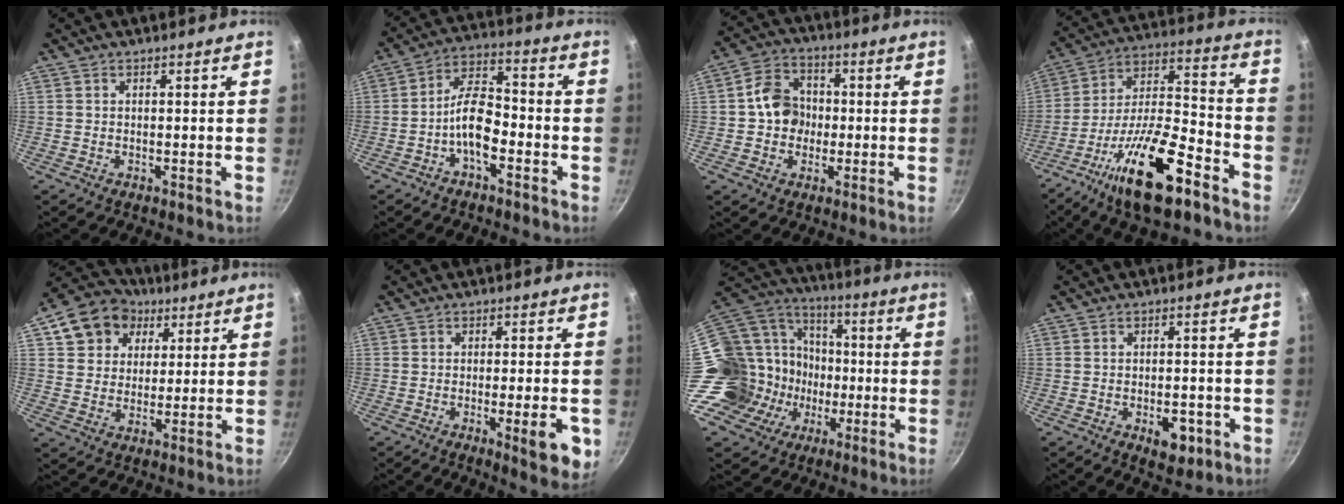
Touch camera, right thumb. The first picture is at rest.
{"total": 9.1, "force": [-3.5, 4.4, 7.1], "torque": [-0.111, 0.047, -0.072]}
{"total": 9.1, "force": [-0.2, 7.8, 4.7], "torque": [-0.048, 0.022, -0.018]}
{"total": 20.9, "force": [-11.8, 6.8, 15.9], "torque": [-0.259, 0.059, -0.212]}
{"total": 12.7, "force": [5.4, 10.2, 5.2], "torque": [-0.066, 0.009, 0.085]}
{"total": 8.2, "force": [-2.5, 1.9, 7.6], "torque": [-0.093, 0.002, -0.033]}
{"total": 24.6, "force": [-4.8, 21.1, 11.6], "torque": [-0.204, 0.069, -0.057]}
{"total": 6.0, "force": [-2.3, 3.3, 4.4], "torque": [-0.041, 0.011, -0.024]}